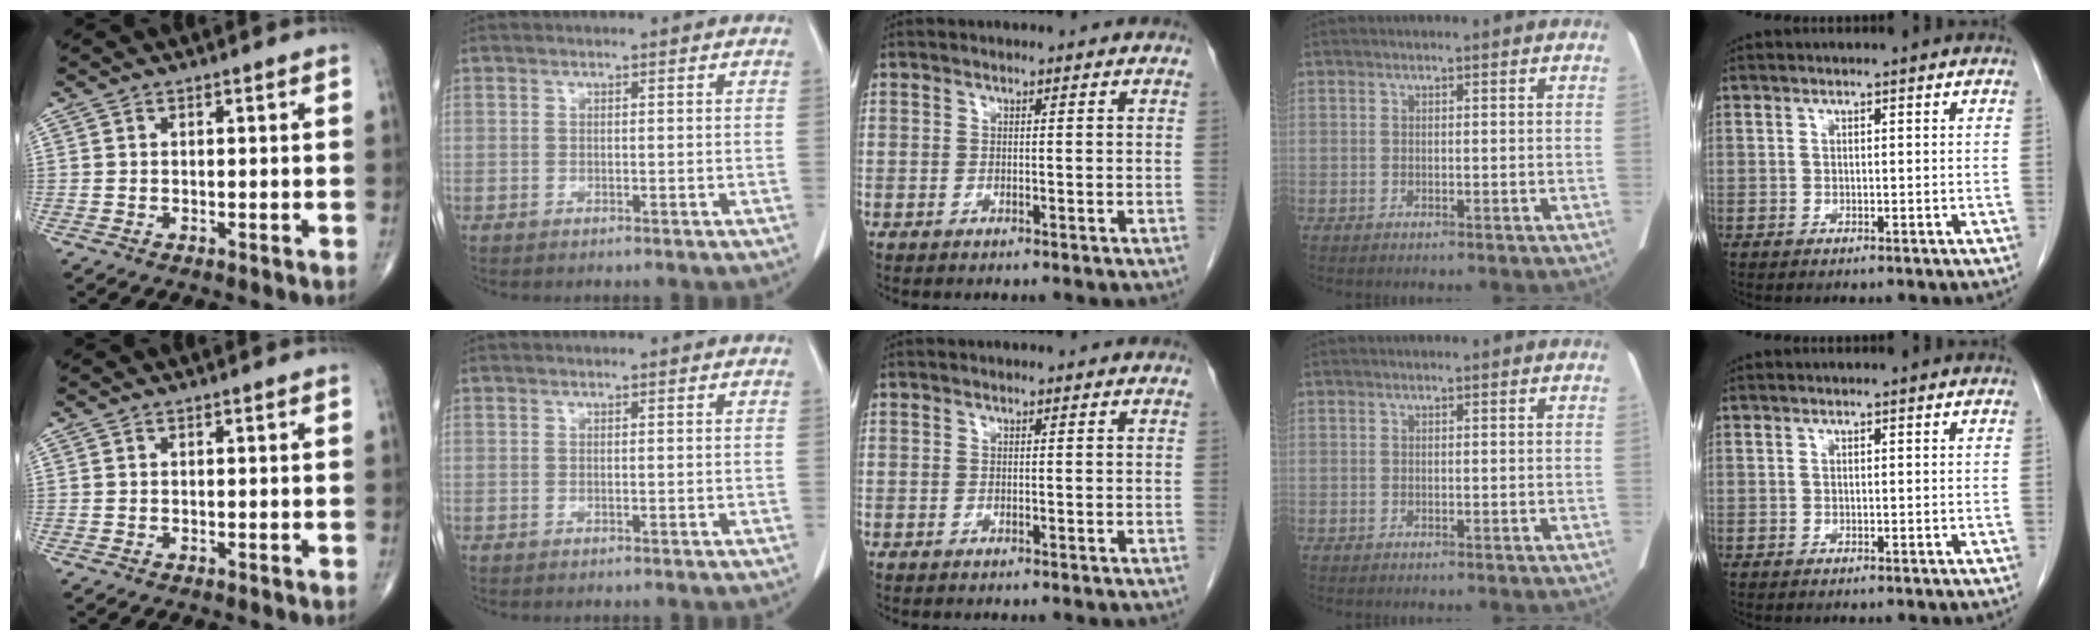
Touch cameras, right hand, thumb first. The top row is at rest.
{}